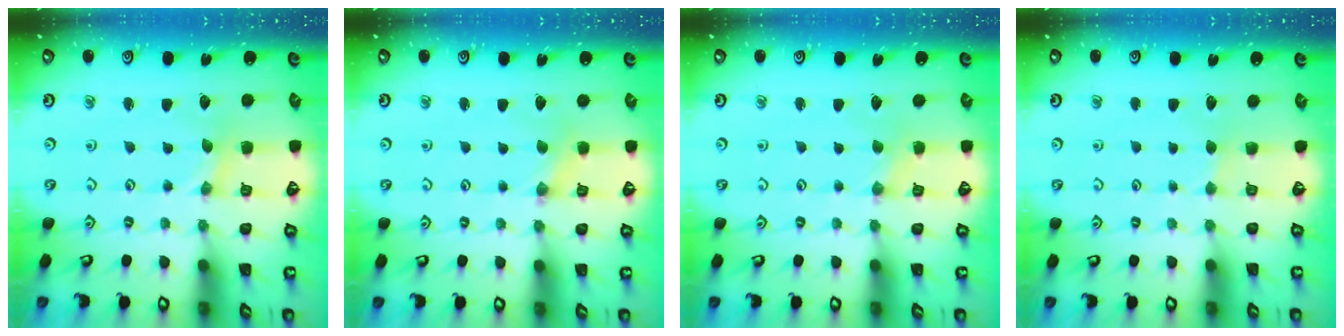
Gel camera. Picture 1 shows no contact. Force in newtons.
{"total": 0.6, "press": 0.6, "slide": 0.2}
{"total": 0.0}
{"total": 2.0, "press": 2.0, "slide": 0.4}